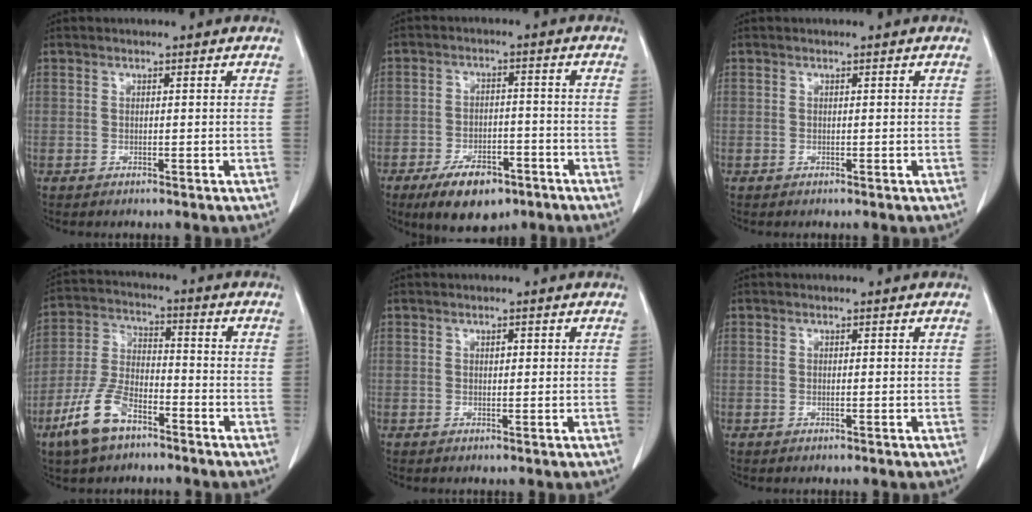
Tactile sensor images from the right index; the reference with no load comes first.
{"total": 9.0, "force": [-5.9, 4.0, 5.6], "torque": [-0.094, -0.005, -0.093]}
{"total": 0.0}
{"total": 10.2, "force": [-6.3, 4.4, 6.7], "torque": [-0.157, -0.001, -0.124]}
{"total": 0.7, "force": [0.2, 0.4, 0.6], "torque": [-0.010, 0.000, 0.004]}
{"total": 0.0}